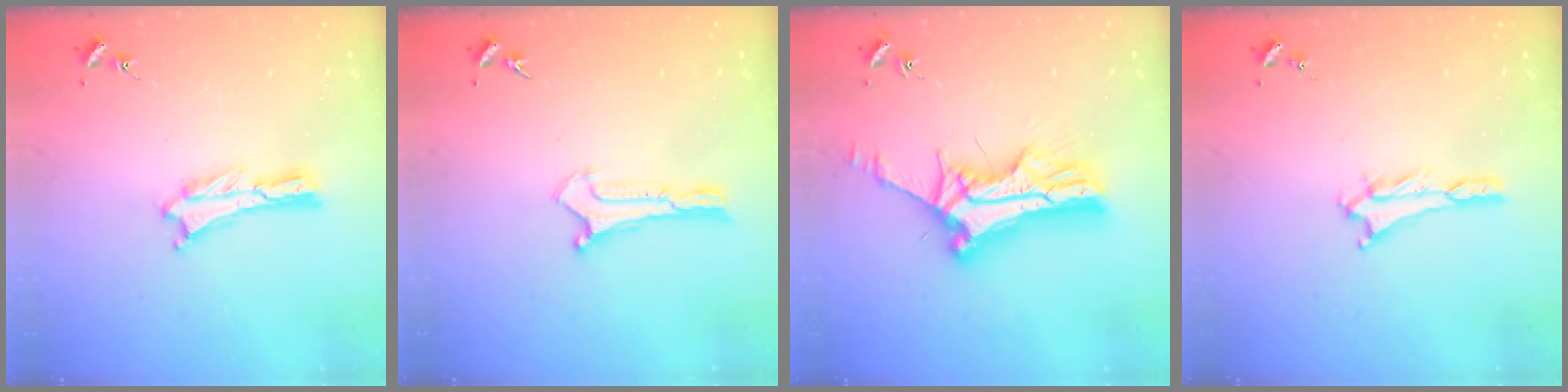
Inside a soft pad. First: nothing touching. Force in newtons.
{"total": 0.0}
{"total": 11.6, "press": 11.6, "slide": 1.1}
{"total": 1.8, "press": 1.8, "slide": 0.1}